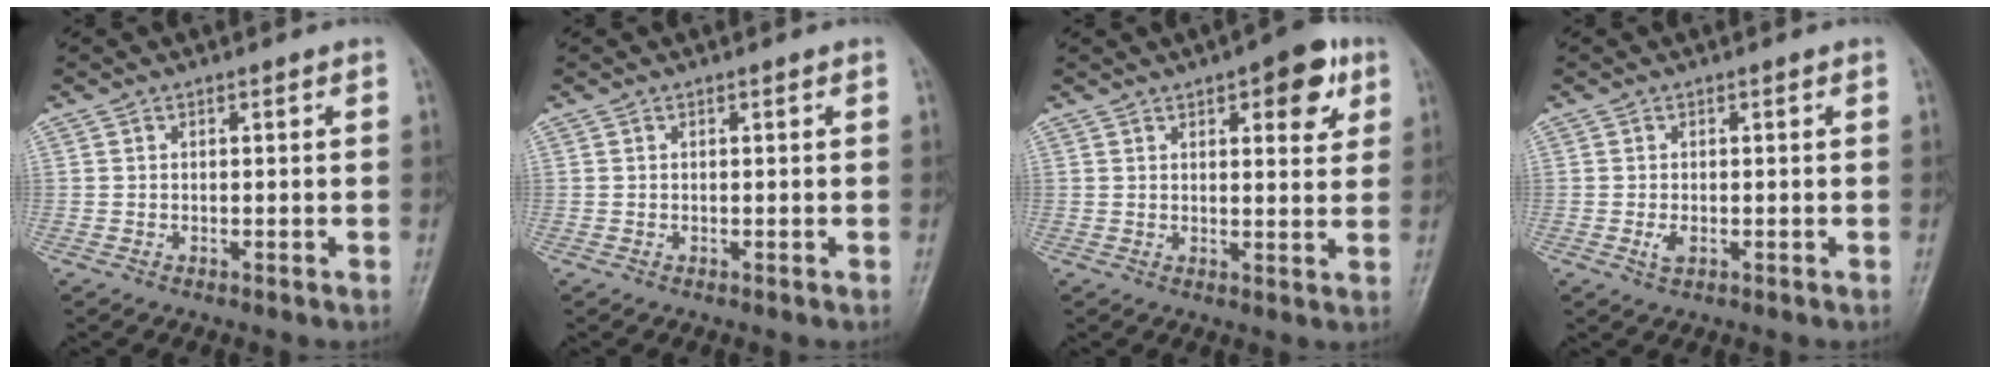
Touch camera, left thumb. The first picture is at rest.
{"total": 0.0}
{"total": 8.7, "force": [4.2, 3.5, 6.7], "torque": [-0.060, -0.013, 0.048]}
{"total": 1.8, "force": [-0.4, 1.0, 1.4], "torque": [-0.030, -0.004, -0.007]}